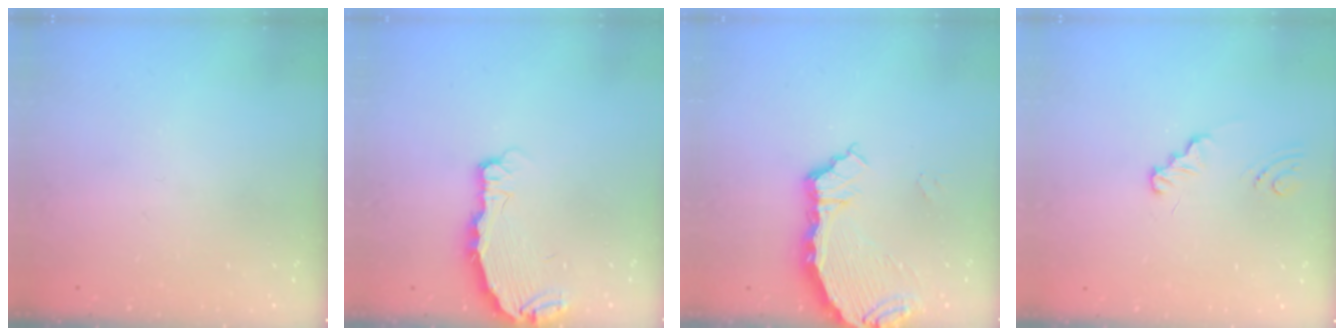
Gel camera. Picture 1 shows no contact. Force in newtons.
{"total": 4.5, "press": 4.5, "slide": 0.3}
{"total": 7.4, "press": 5.3, "slide": 5.2}
{"total": 1.2, "press": 1.2, "slide": 0.1}